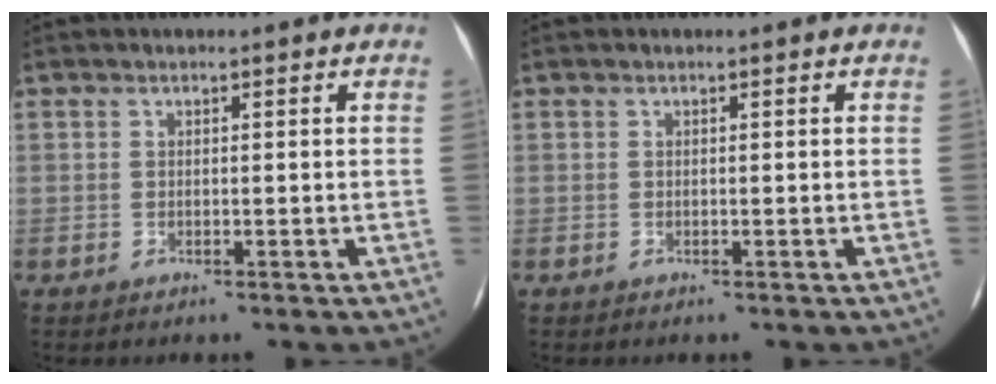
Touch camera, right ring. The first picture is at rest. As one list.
[{"total": 0.0}]